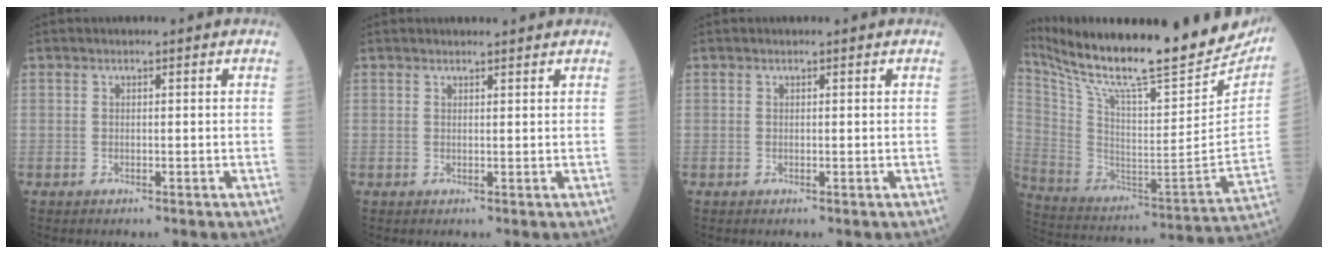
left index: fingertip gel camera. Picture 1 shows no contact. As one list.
[{"total": 2.4, "force": [2.3, 0.2, 0.5], "torque": [-0.011, 0.008, 0.029]}, {"total": 0.0}, {"total": 31.3, "force": [27.5, 4.8, 14.2], "torque": [-0.275, -0.089, 0.405]}]